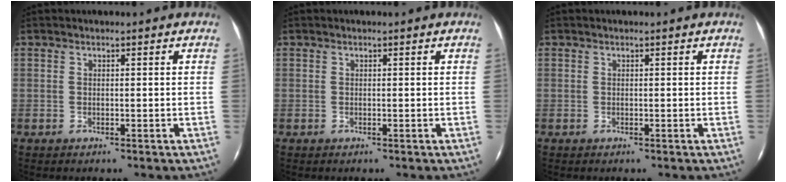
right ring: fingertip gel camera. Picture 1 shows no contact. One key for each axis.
{"total": 0.0}
{"total": 0.0}